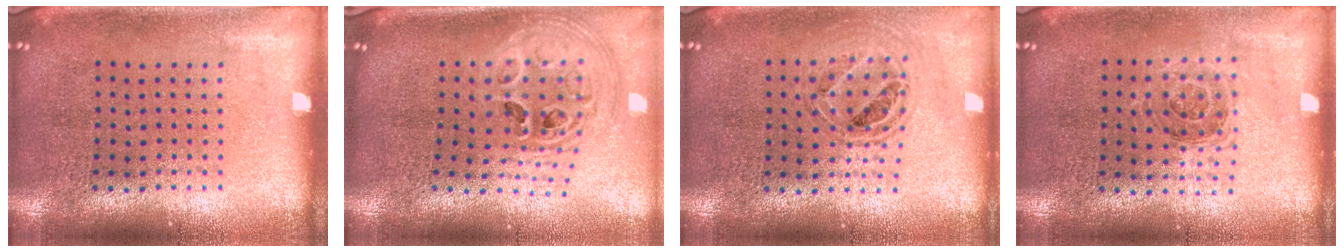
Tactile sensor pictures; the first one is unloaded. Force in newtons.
{"total": 2.6, "press": 1.9, "slide": 1.8}
{"total": 0.8, "press": 0.8, "slide": 0.1}
{"total": 1.1, "press": 1.0, "slide": 0.4}